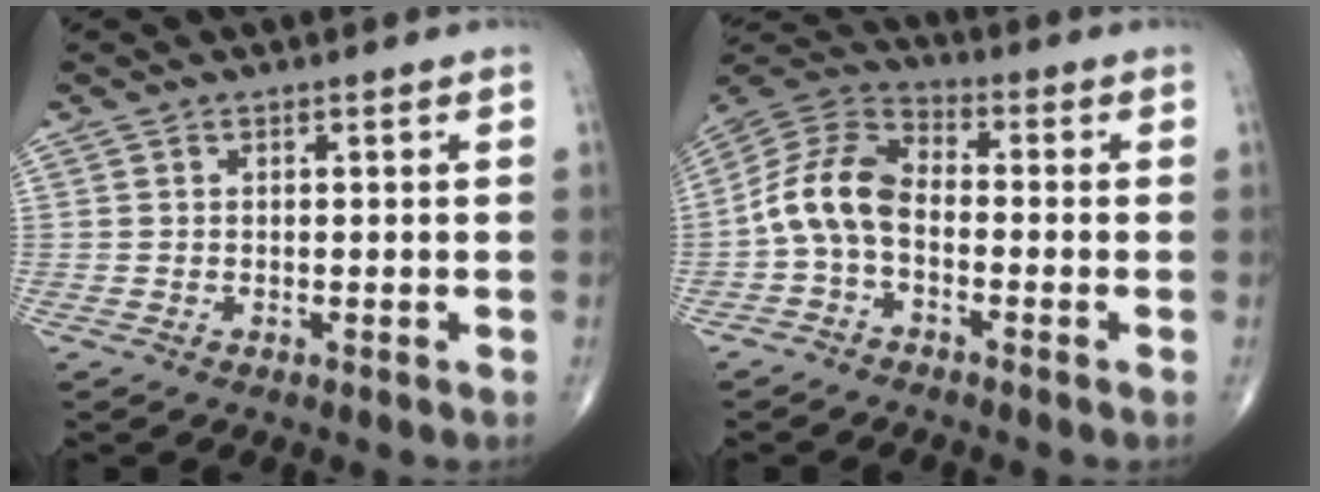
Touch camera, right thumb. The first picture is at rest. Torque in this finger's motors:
{"motor_torque": [1.83, 1.69, 0.71, -0.75, 0.12]}